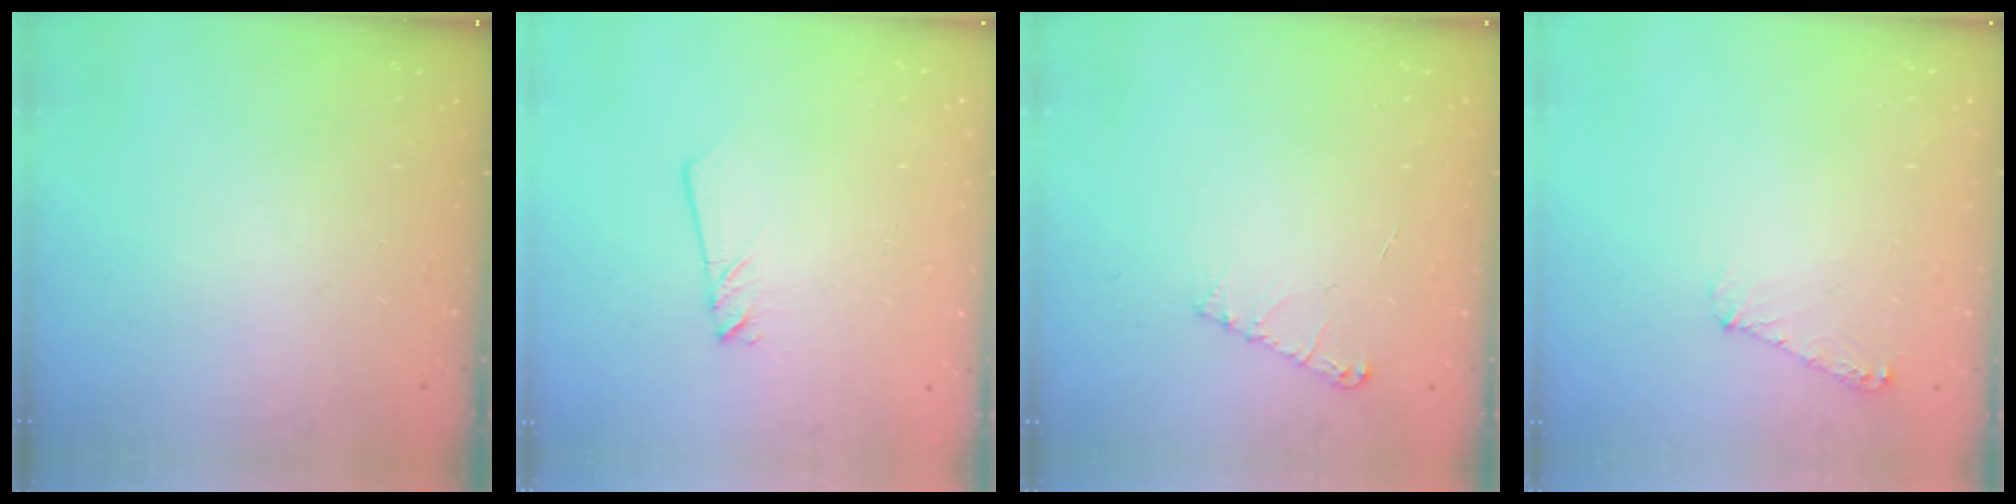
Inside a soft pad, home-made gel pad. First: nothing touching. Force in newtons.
{"total": 2.0, "press": 2.0, "slide": 0.1}
{"total": 5.9, "press": 5.9, "slide": 0.7}
{"total": 5.7, "press": 5.7, "slide": 0.5}